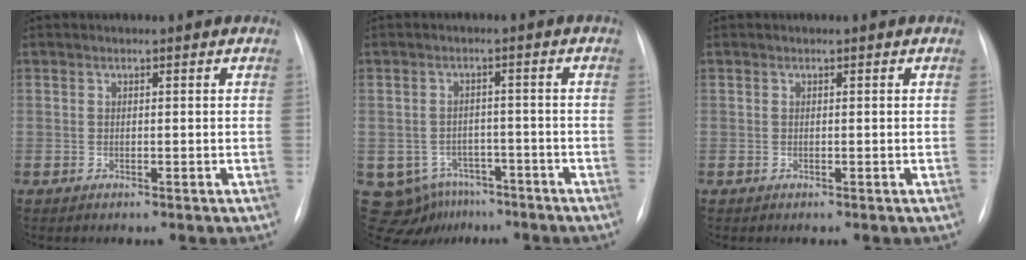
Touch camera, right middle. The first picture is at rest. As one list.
[{"total": 9.2, "force": [-5.9, 6.8, 1.9], "torque": [-0.046, 0.013, -0.071]}, {"total": 0.0}]